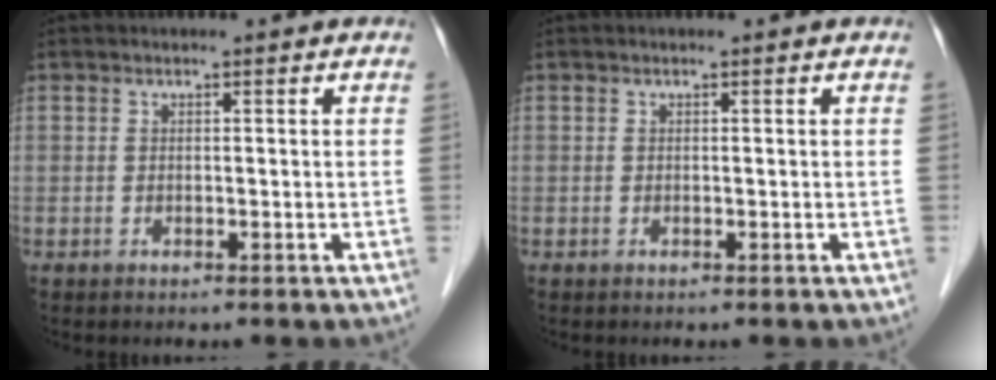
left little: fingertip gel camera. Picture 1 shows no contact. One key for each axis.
{"total": 0.0}